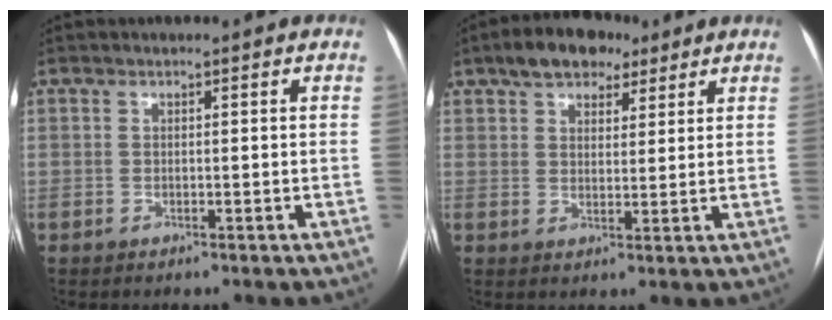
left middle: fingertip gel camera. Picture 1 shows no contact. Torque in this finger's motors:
{"motor_torque": [0.54, -0.49, 0.09, 0.05]}